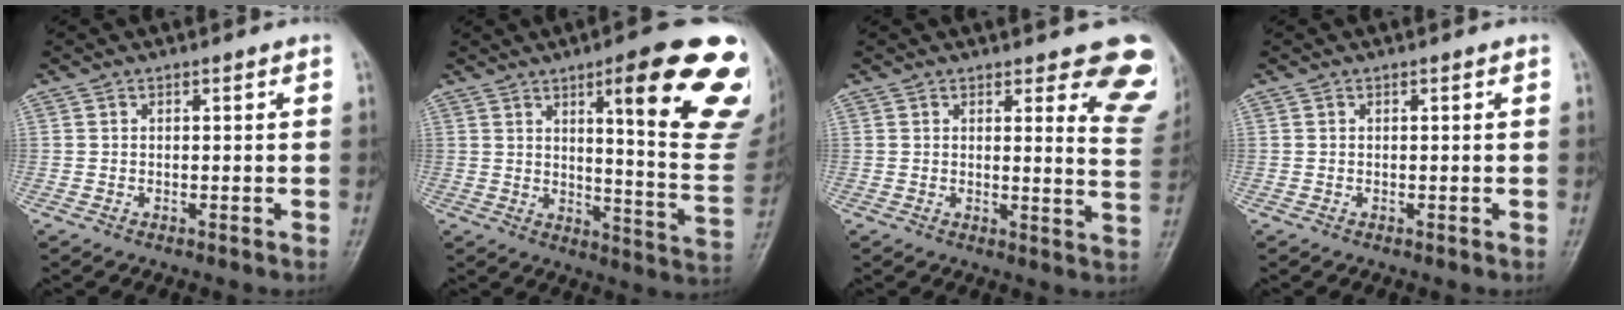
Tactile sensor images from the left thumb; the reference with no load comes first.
{"total": 24.3, "force": [11.4, 5.1, 20.8], "torque": [-0.214, -0.043, 0.153]}
{"total": 10.5, "force": [8.4, 3.4, 5.4], "torque": [-0.014, -0.054, 0.065]}
{"total": 0.0}